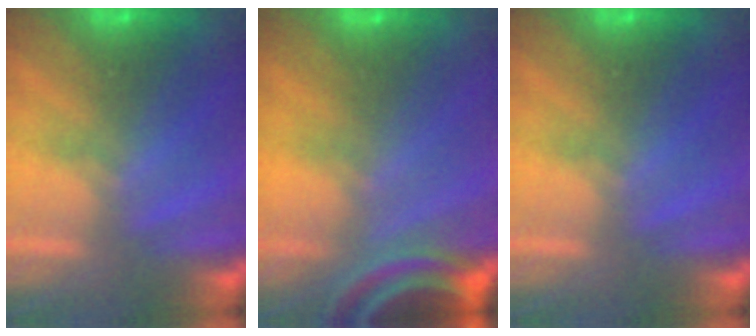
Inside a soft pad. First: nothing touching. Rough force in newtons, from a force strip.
{"total": 7.0}
{"total": 0.0}